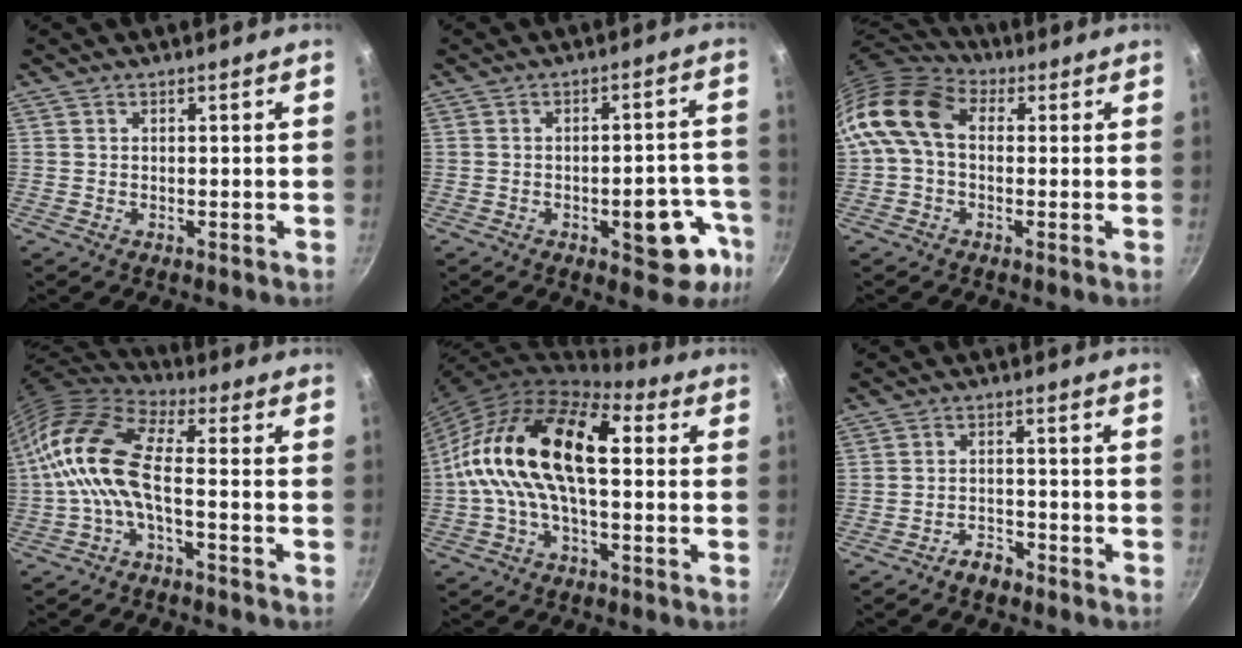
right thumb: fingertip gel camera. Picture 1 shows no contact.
{"total": 11.2, "force": [-4.9, 5.4, 8.6], "torque": [-0.051, 0.037, -0.056]}
{"total": 13.1, "force": [1.6, 9.1, 9.3], "torque": [-0.165, 0.025, 0.008]}
{"total": 13.5, "force": [-2.0, 5.8, 12.1], "torque": [-0.248, 0.033, -0.053]}
{"total": 19.6, "force": [1.5, 10.2, 16.7], "torque": [-0.291, 0.036, 0.003]}
{"total": 3.4, "force": [-2.8, 1.5, 1.2], "torque": [-0.013, 0.030, -0.048]}